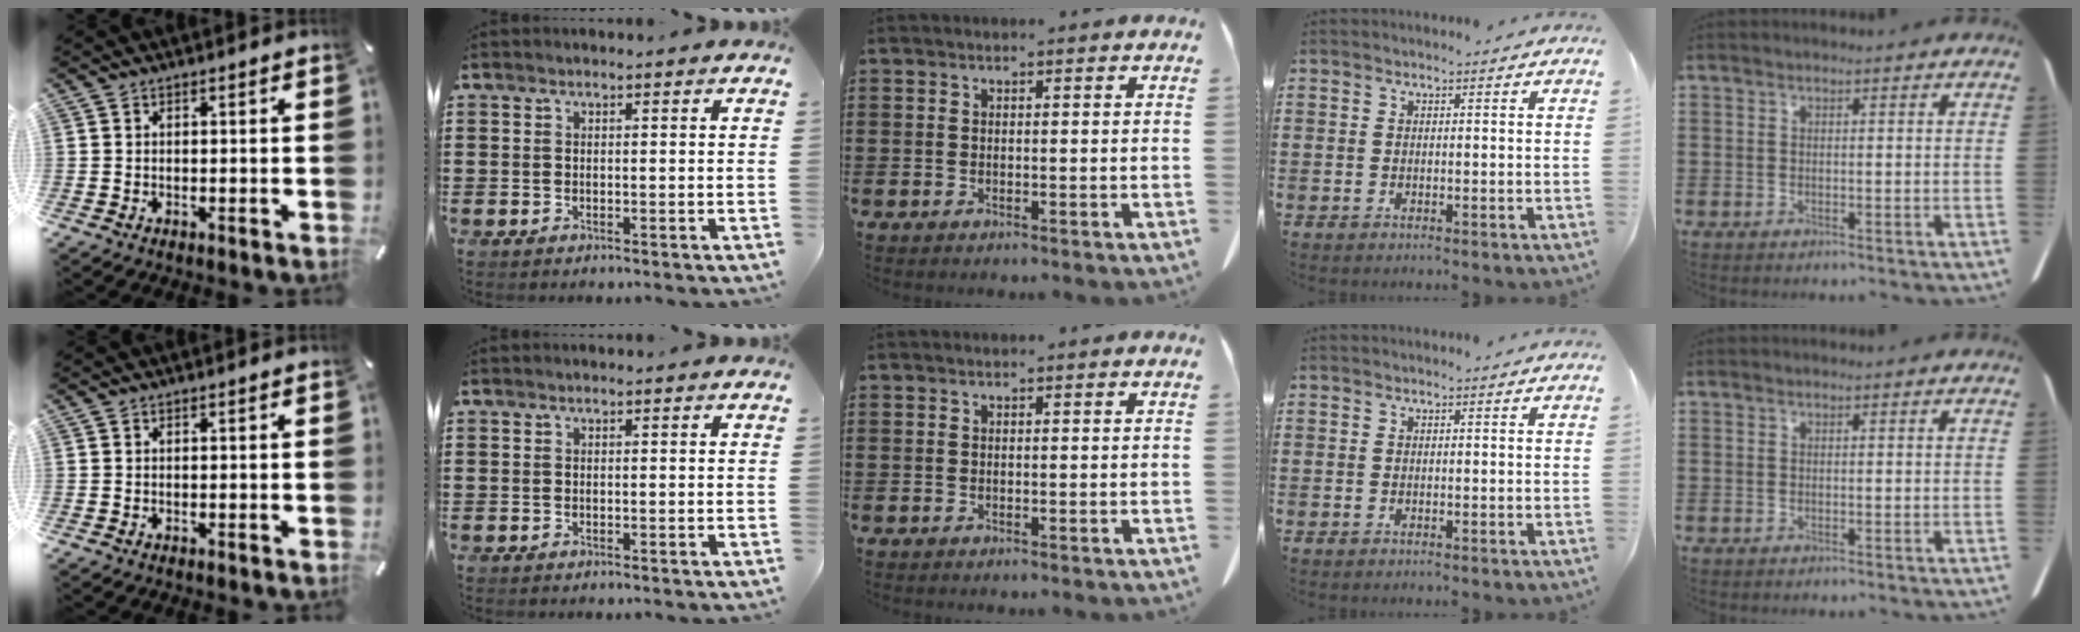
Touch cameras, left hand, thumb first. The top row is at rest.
{}